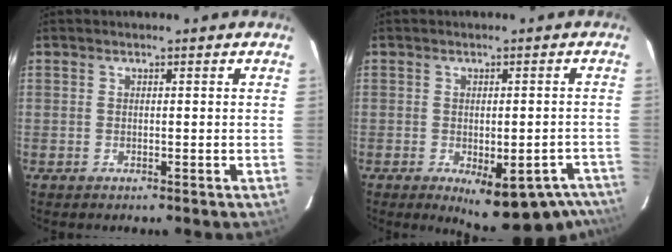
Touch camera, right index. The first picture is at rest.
{"total": 14.6, "force": [-10.3, 5.8, 8.5], "torque": [-0.097, 0.000, -0.110]}